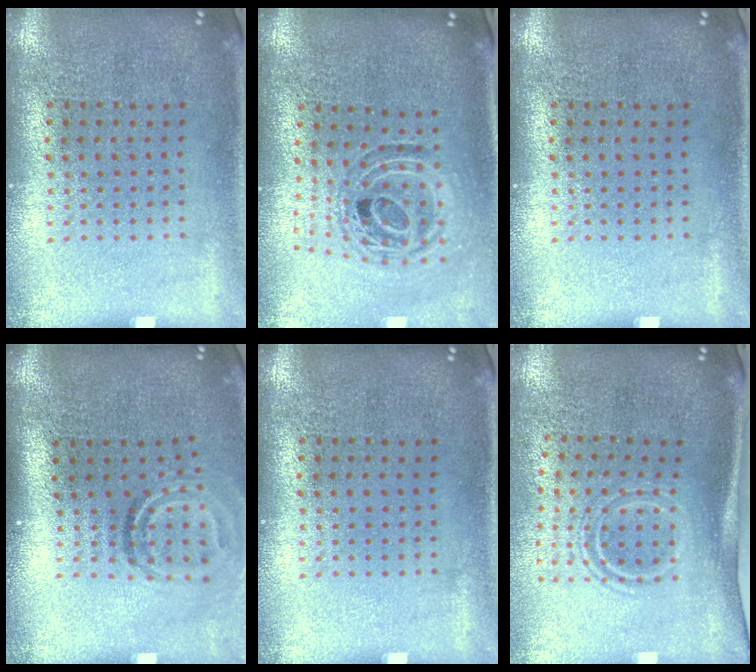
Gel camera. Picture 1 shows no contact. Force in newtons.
{"total": 1.1, "press": 1.0, "slide": 0.4}
{"total": 0.0}
{"total": 1.9, "press": 1.2, "slide": 1.5}
{"total": 0.0}
{"total": 1.8, "press": 1.2, "slide": 1.3}